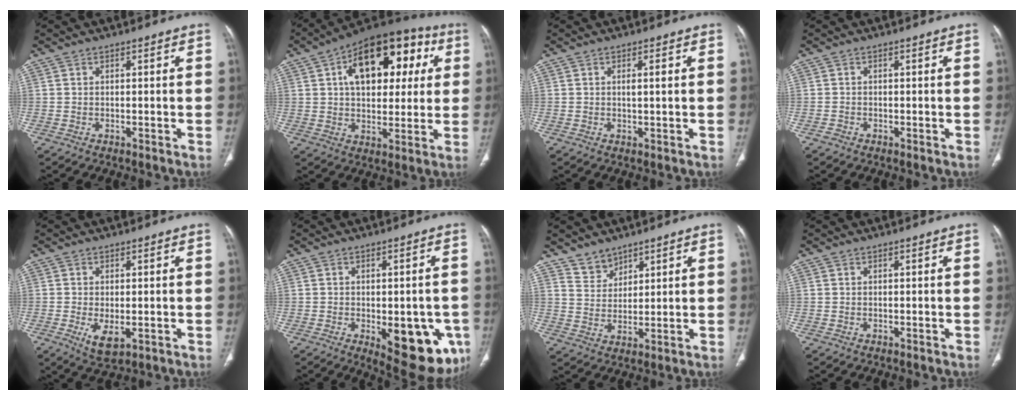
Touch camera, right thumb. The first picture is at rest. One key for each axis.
{"total": 21.9, "fx": 6.3, "fy": 12.4, "fz": 17.0, "tx": -0.203, "ty": 0.020, "tz": 0.088}
{"total": 1.8, "fx": 0.4, "fy": 0.3, "fz": 1.8, "tx": -0.031, "ty": 0.000, "tz": 0.007}
{"total": 0.6, "fx": -0.5, "fy": 0.4, "fz": 0.3, "tx": -0.007, "ty": -0.001, "tz": -0.013}
{"total": 4.8, "fx": -1.2, "fy": 2.3, "fz": 4.0, "tx": -0.072, "ty": -0.012, "tz": -0.012}
{"total": 16.0, "fx": -5.3, "fy": 7.3, "fz": 13.3, "tx": -0.123, "ty": -0.001, "tz": -0.046}
{"total": 4.4, "fx": 3.7, "fy": 2.3, "fz": 0.5, "tx": 0.013, "ty": -0.031, "tz": 0.075}
{"total": 0.0}